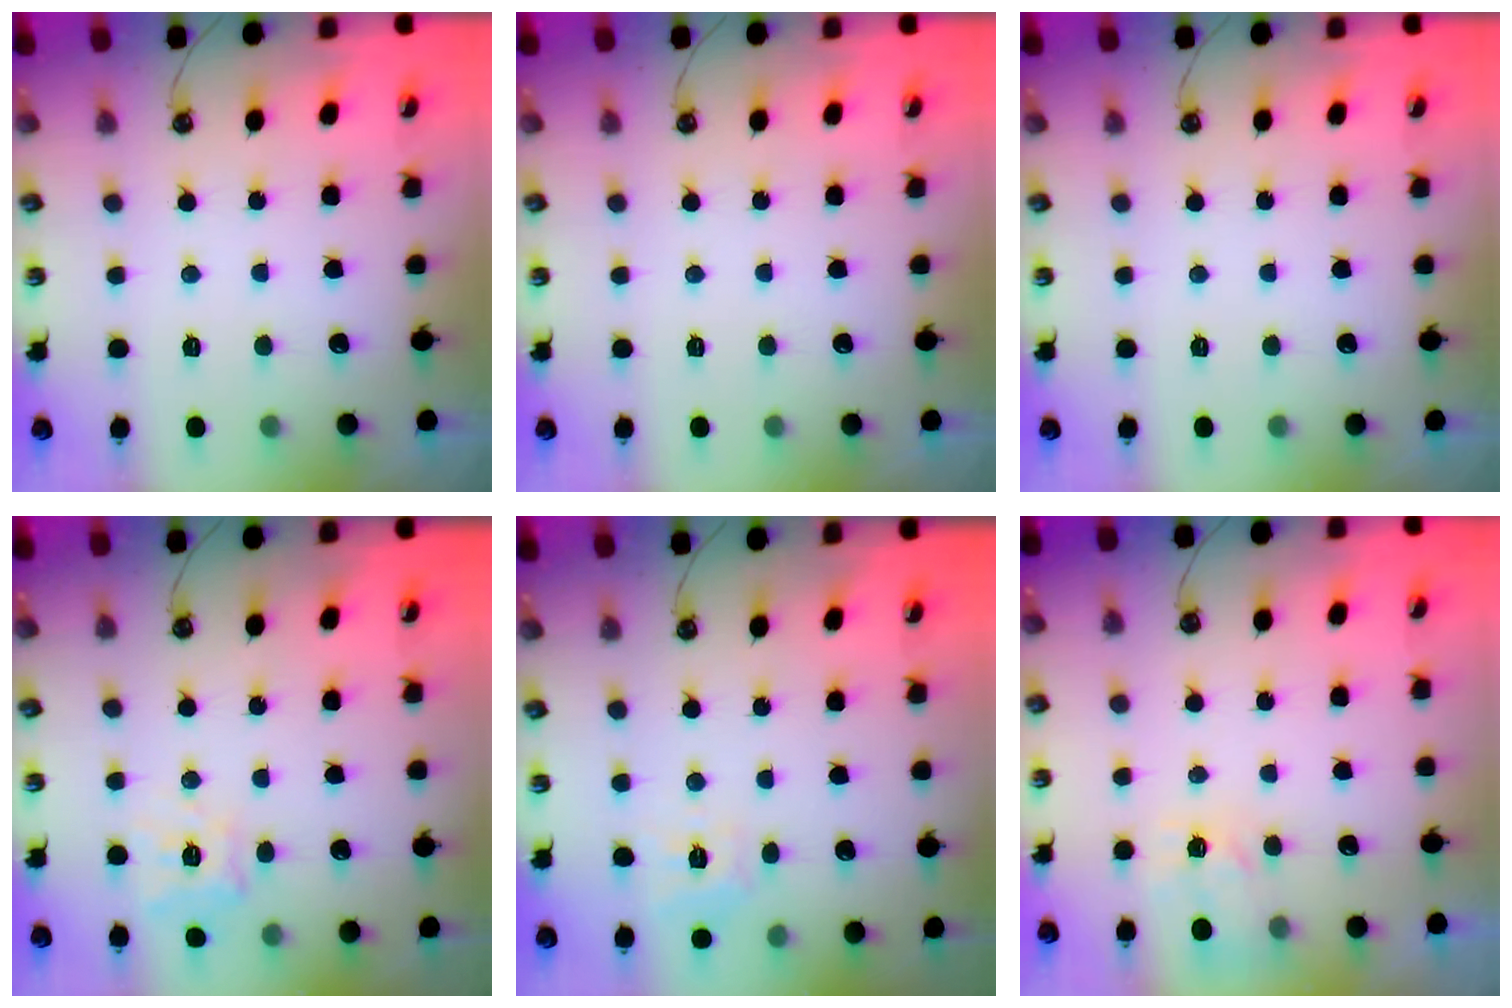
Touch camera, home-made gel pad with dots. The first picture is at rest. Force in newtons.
{"total": 0.0}
{"total": 0.0}
{"total": 12.2, "press": 12.1, "slide": 1.5}
{"total": 7.8, "press": 7.8, "slide": 0.7}
{"total": 4.8, "press": 4.8, "slide": 0.6}